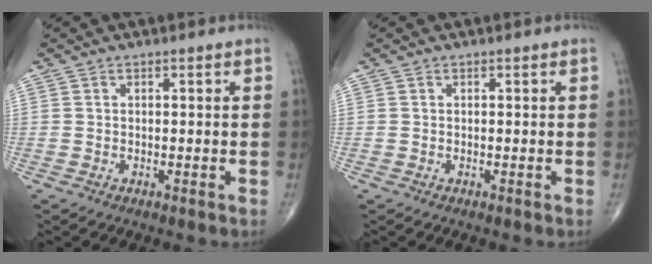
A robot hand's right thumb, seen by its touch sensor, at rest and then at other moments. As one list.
[{"total": 0.0}]